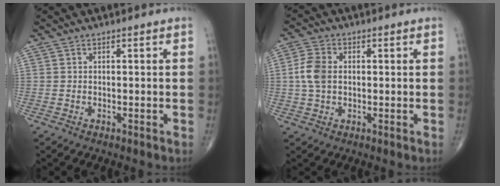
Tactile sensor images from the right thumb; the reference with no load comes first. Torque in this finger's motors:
{"motor_torque": [0.15, 0.25, 0.29, -0.32, 0.02]}